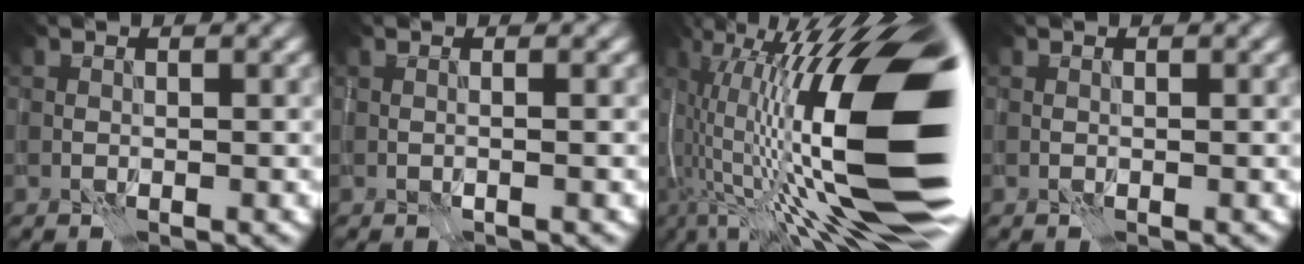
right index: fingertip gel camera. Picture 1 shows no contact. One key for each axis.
{"total": 0.9, "fx": 0.1, "fy": 0.2, "fz": 0.9, "tx": -0.014, "ty": -0.004, "tz": -0.009}
{"total": 20.5, "fx": -1.5, "fy": 5.7, "fz": 19.6, "tx": -0.322, "ty": 0.036, "tz": -0.039}
{"total": 0.0}